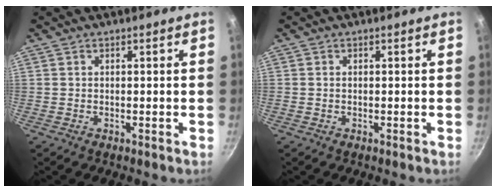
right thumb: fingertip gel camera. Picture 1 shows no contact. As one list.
[{"total": 0.0}]